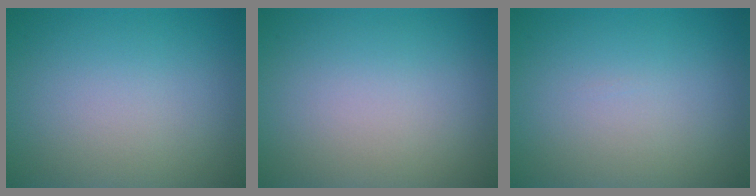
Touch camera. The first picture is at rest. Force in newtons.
{"total": 0.0}
{"total": 0.0}